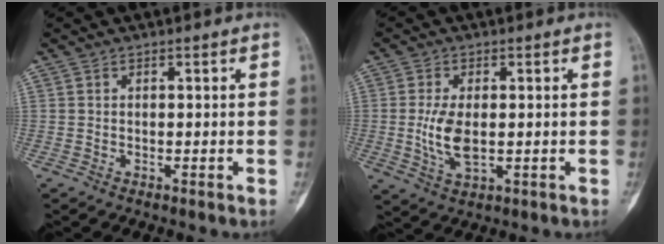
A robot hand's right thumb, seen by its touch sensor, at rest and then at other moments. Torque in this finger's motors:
{"motor_torque": [0.97, 0.90, 0.69, -0.59, 0.26]}